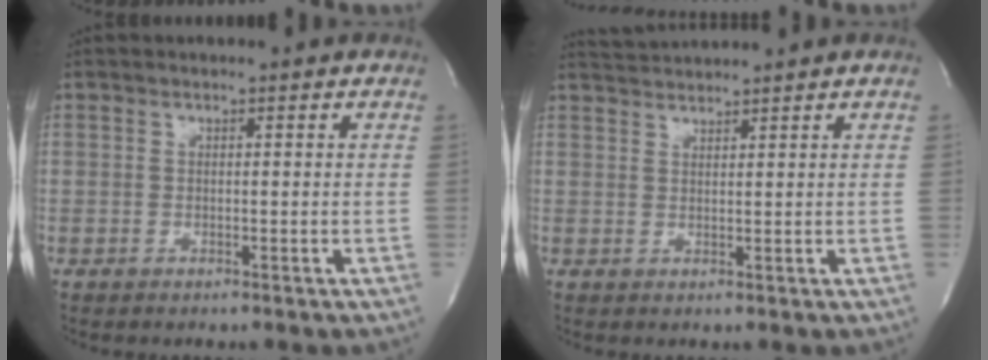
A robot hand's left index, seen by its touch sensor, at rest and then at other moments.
{"total": 2.8, "force": [2.6, -1.0, -0.2], "torque": [0.000, 0.007, 0.055]}